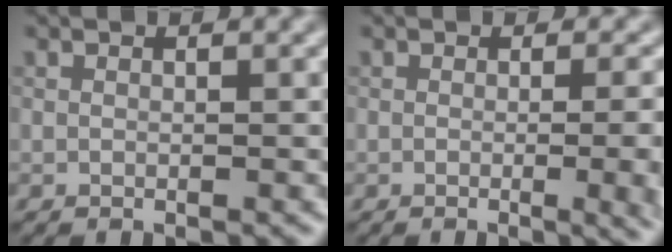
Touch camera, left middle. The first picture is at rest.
{"total": 7.6, "force": [-0.9, 3.7, 6.6], "torque": [-0.023, 0.015, 0.004]}